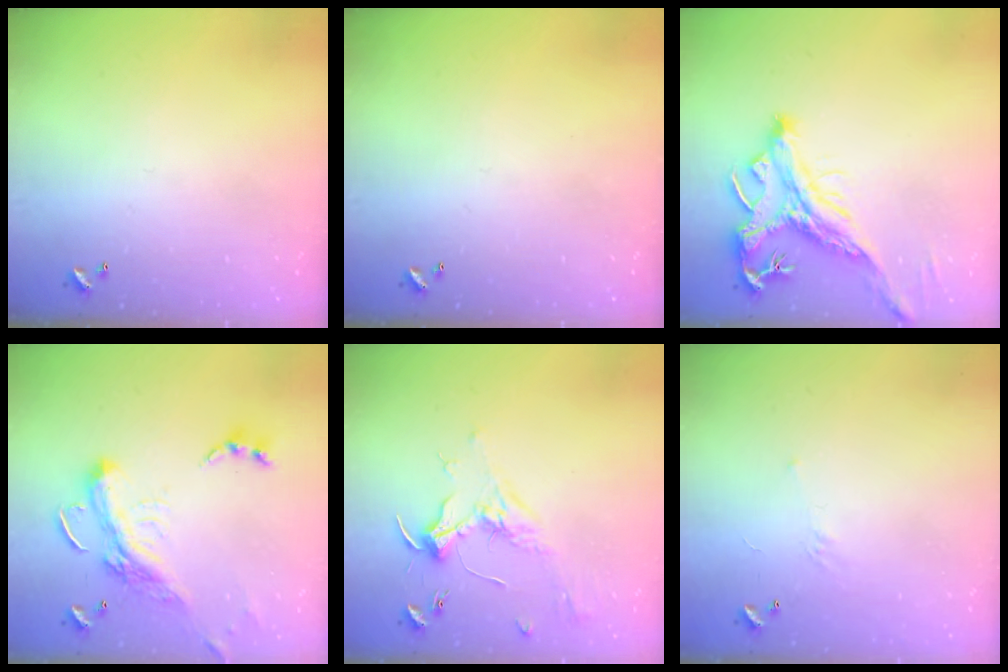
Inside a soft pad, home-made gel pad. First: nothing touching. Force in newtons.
{"total": 0.0}
{"total": 4.1, "press": 3.8, "slide": 1.5}
{"total": 6.2, "press": 6.1, "slide": 1.5}
{"total": 1.9, "press": 1.7, "slide": 0.8}
{"total": 5.7, "press": 5.6, "slide": 1.1}